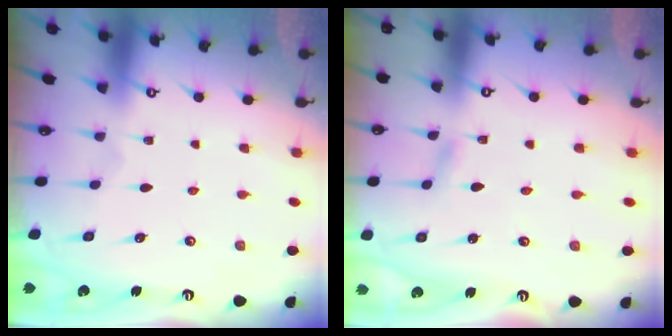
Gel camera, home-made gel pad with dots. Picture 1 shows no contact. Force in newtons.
{"total": 1.6, "press": 1.6, "slide": 0.2}